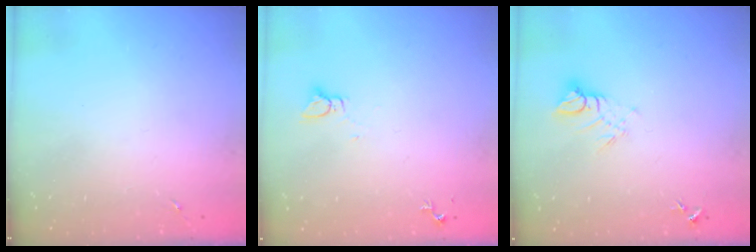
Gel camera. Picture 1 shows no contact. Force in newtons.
{"total": 2.2, "press": 2.2, "slide": 0.1}
{"total": 6.6, "press": 6.6, "slide": 0.5}